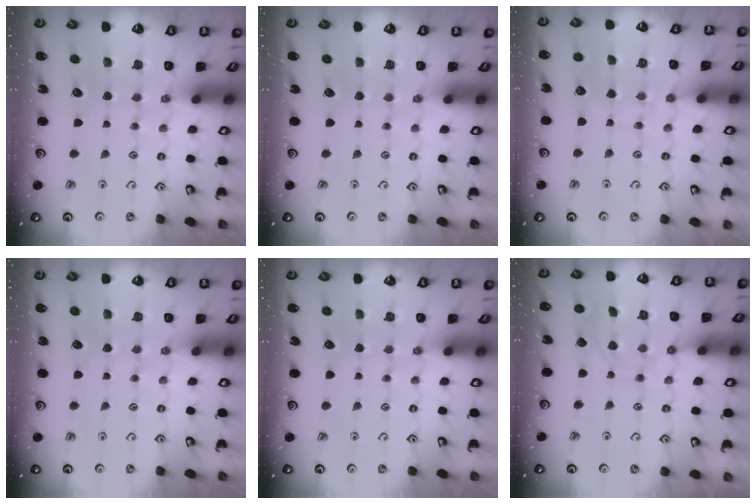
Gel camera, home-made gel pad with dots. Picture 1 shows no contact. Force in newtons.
{"total": 0.0}
{"total": 4.6, "press": 4.6, "slide": 0.5}
{"total": 0.0}
{"total": 0.0}
{"total": 6.7, "press": 6.7, "slide": 0.4}